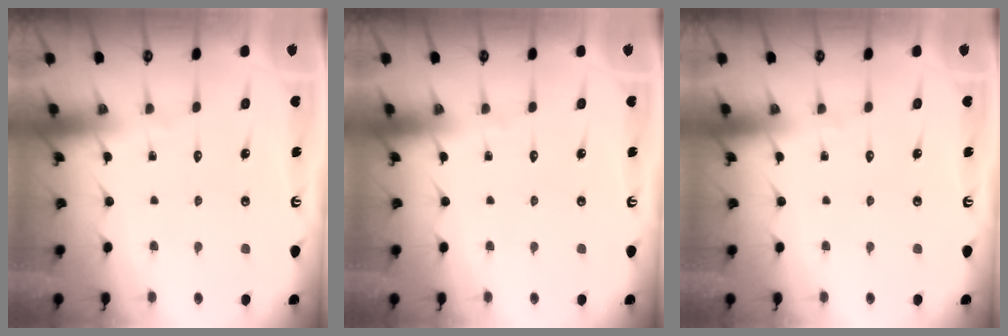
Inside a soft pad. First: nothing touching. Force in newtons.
{"total": 0.0}
{"total": 0.0}